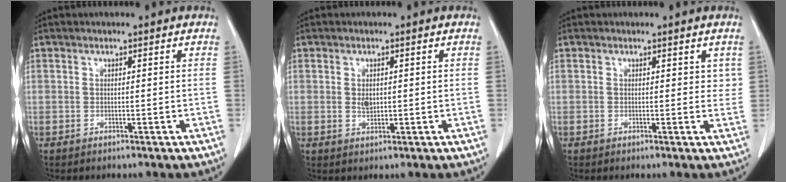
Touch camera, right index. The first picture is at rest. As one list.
[{"total": 1.9, "force": [0.2, 1.1, 1.5], "torque": [-0.026, -0.003, 0.006]}, {"total": 1.8, "force": [0.9, 1.3, 0.9], "torque": [0.002, 0.001, 0.008]}]